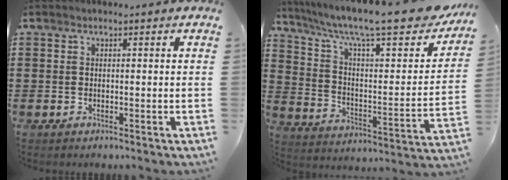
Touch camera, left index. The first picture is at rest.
{"total": 11.6, "force": [8.6, 2.0, 7.4], "torque": [-0.148, -0.058, 0.137]}